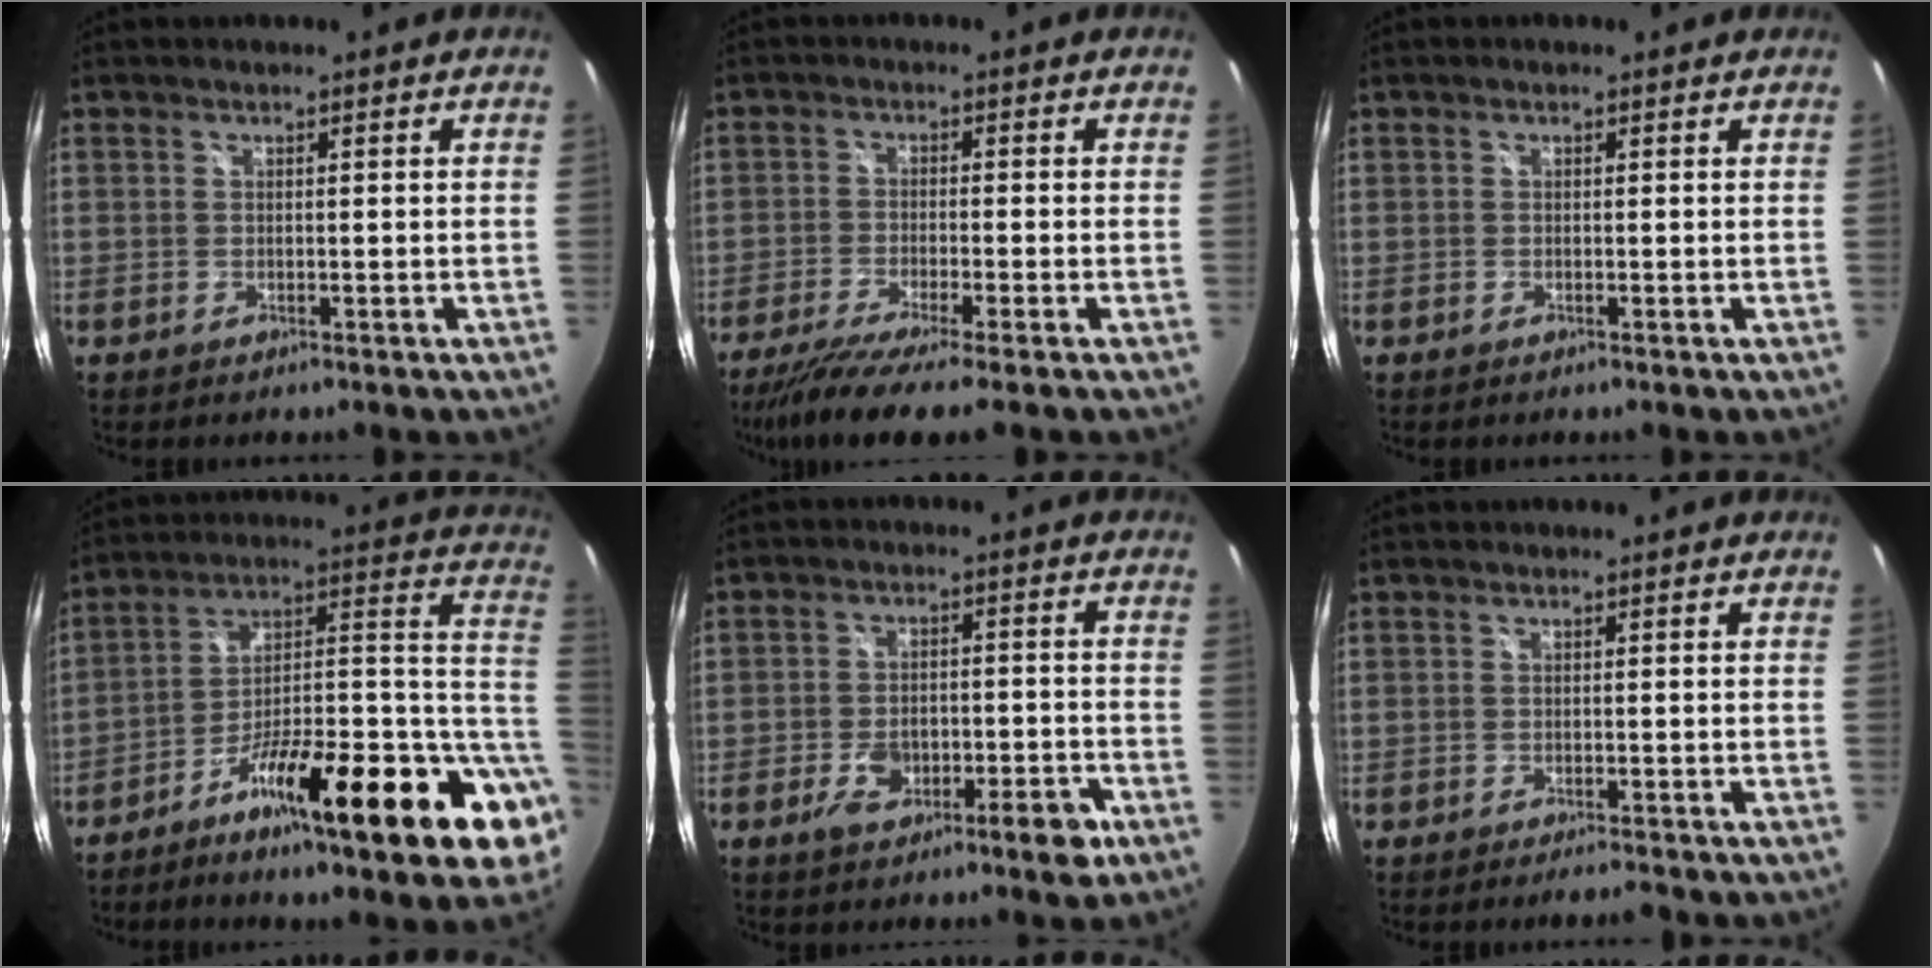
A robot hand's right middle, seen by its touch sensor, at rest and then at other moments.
{"total": 7.9, "force": [-6.4, -0.6, 4.6], "torque": [-0.108, -0.031, -0.112]}
{"total": 0.0}
{"total": 24.5, "force": [-7.3, 5.2, 22.8], "torque": [-0.282, 0.011, -0.114]}
{"total": 7.5, "force": [-3.4, 4.3, 5.1], "torque": [-0.090, 0.000, -0.047]}
{"total": 2.2, "force": [-2.0, 0.1, 1.0], "torque": [-0.020, -0.009, -0.032]}